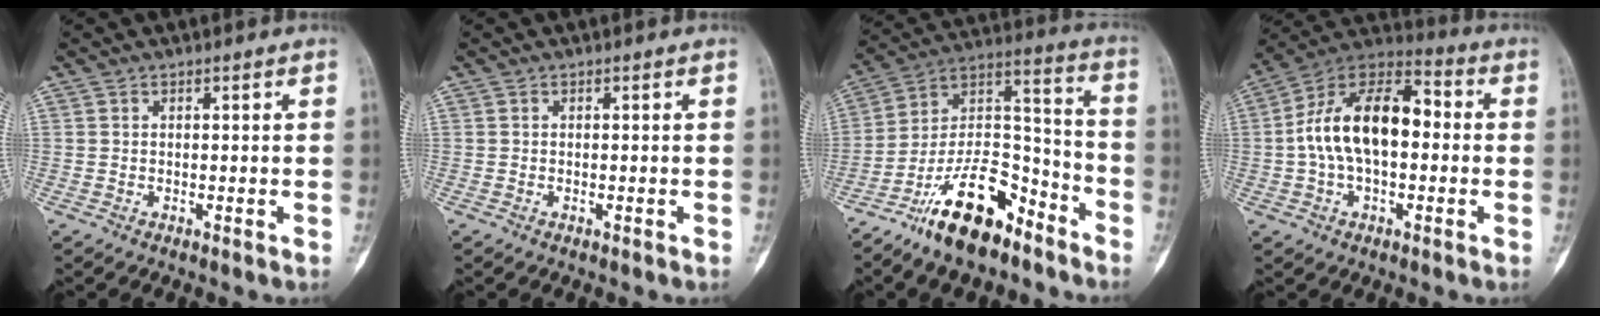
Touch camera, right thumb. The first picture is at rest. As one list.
[{"total": 0.0}, {"total": 17.8, "force": [-12.1, 7.7, 10.6], "torque": [-0.155, 0.098, -0.218]}, {"total": 17.4, "force": [0.2, 9.9, 14.3], "torque": [-0.236, 0.044, -0.009]}]